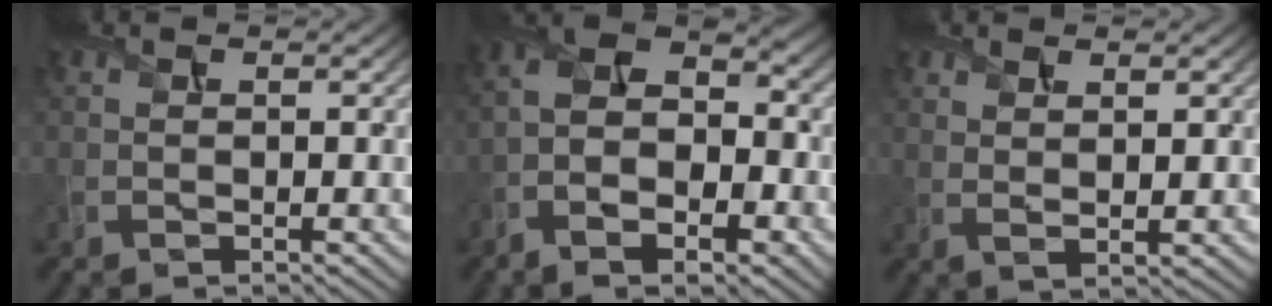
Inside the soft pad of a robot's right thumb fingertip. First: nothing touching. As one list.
[{"total": 9.9, "force": [-4.4, 5.7, 6.9], "torque": [-0.136, -0.020, -0.083]}, {"total": 2.3, "force": [1.4, 0.5, 1.7], "torque": [-0.035, -0.006, 0.031]}]